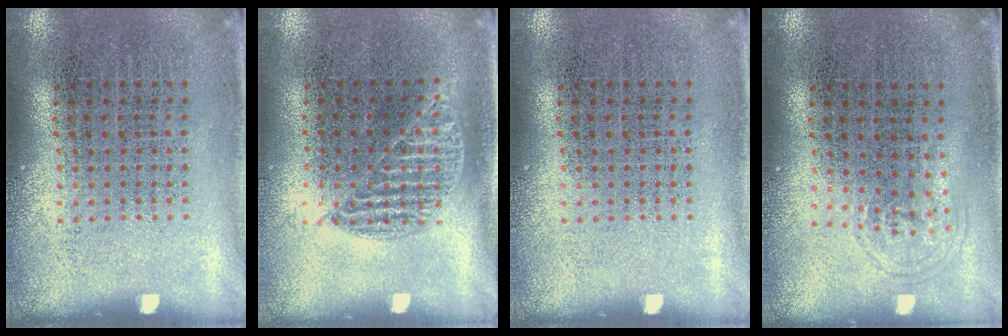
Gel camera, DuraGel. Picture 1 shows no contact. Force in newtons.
{"total": 1.0, "press": 0.8, "slide": 0.5}
{"total": 0.0}
{"total": 0.6, "press": 0.5, "slide": 0.3}